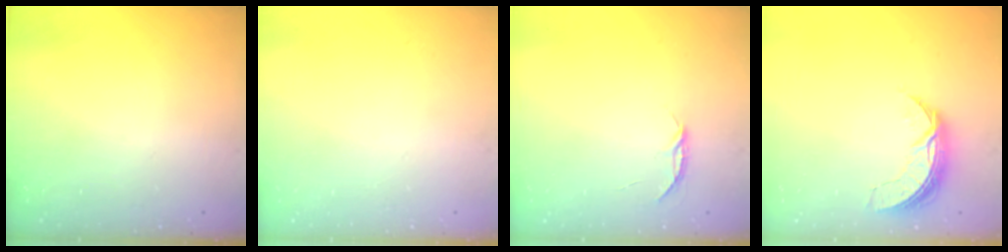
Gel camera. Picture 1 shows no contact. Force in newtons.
{"total": 0.0}
{"total": 3.6, "press": 3.6, "slide": 0.5}
{"total": 7.4, "press": 7.3, "slide": 0.5}